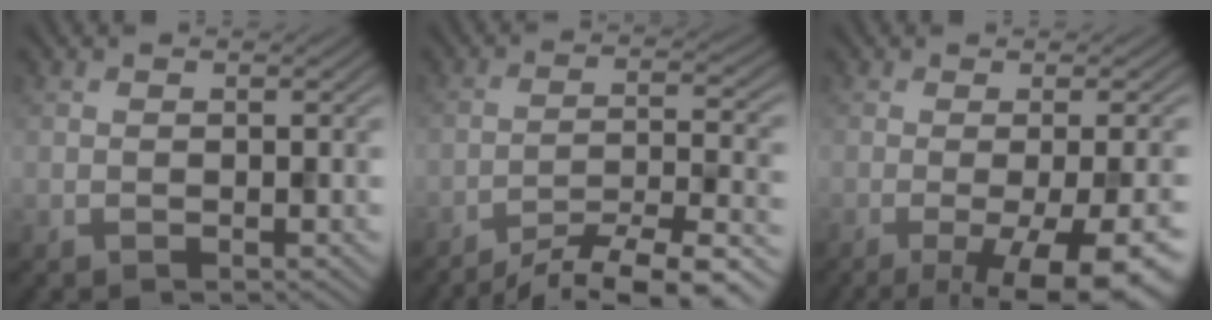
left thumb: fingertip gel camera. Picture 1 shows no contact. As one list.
[{"total": 11.6, "force": [-9.7, 2.0, 6.0], "torque": [-0.100, -0.005, -0.143]}, {"total": 12.2, "force": [-5.0, 3.5, 10.5], "torque": [-0.110, -0.005, -0.061]}]